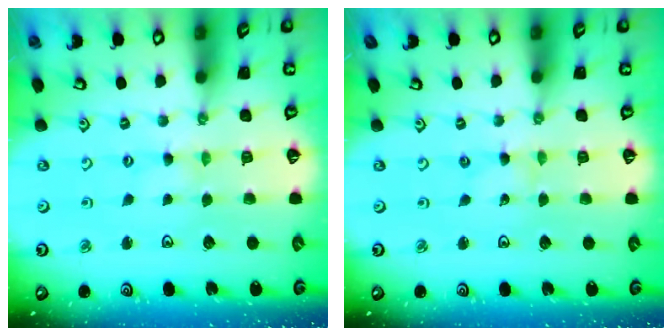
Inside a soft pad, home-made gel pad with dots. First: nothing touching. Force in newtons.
{"total": 0.0}